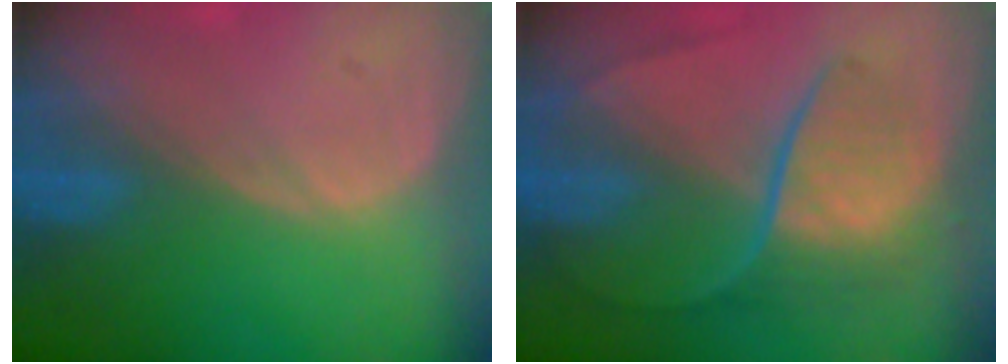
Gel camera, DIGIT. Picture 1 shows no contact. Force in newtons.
{"total": 9.0, "press": 7.4, "slide": 5.1}